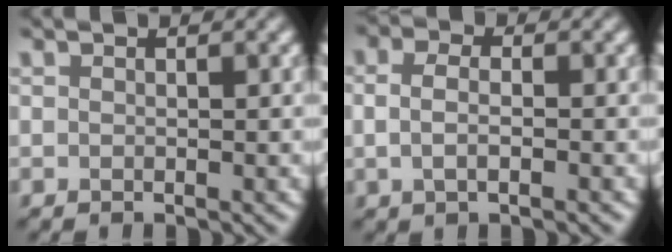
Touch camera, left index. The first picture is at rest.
{"total": 3.1, "force": [0.1, 1.7, 2.6], "torque": [-0.032, 0.002, -0.013]}